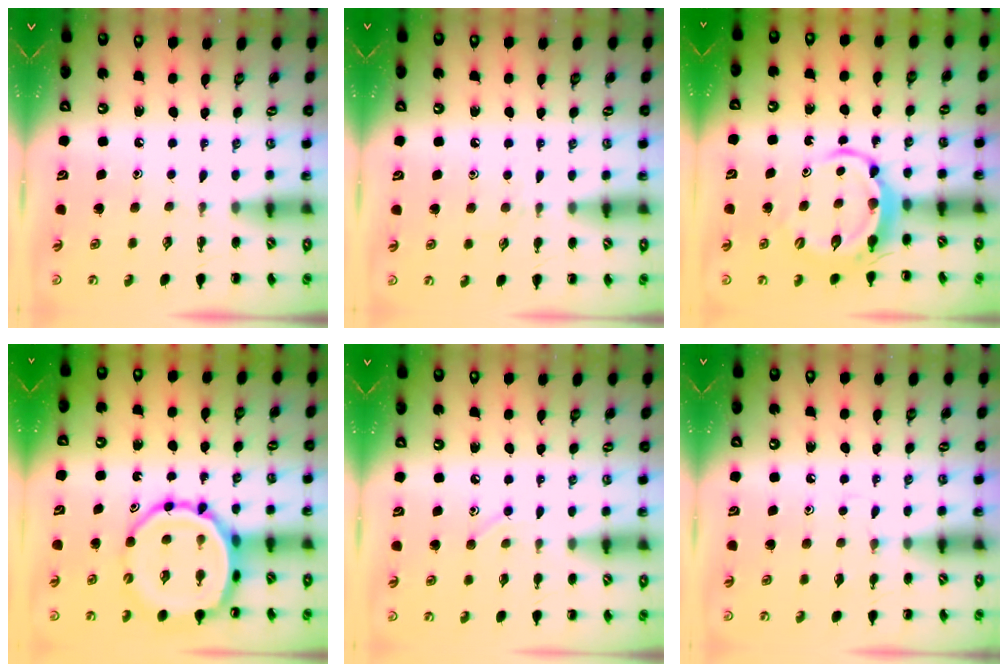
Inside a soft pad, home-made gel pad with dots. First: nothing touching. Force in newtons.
{"total": 2.5, "press": 2.3, "slide": 0.9}
{"total": 6.3, "press": 6.2, "slide": 1.0}
{"total": 13.5, "press": 13.0, "slide": 3.5}
{"total": 5.0, "press": 4.8, "slide": 1.4}
{"total": 4.0, "press": 3.8, "slide": 1.4}